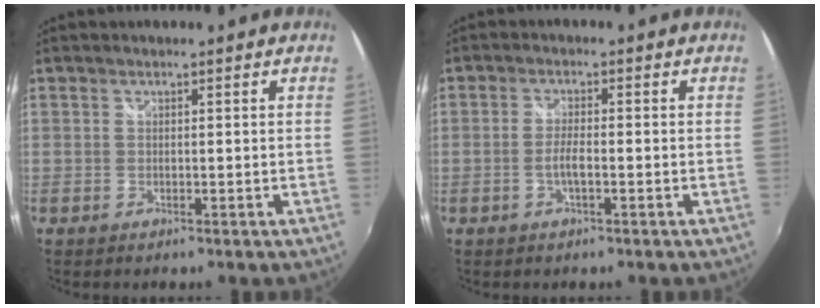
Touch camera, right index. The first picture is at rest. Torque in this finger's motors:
{"motor_torque": [0.06, -0.03, 0.08, 0.02]}